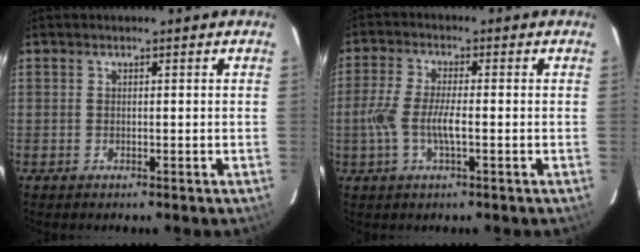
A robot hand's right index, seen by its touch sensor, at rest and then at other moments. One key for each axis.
{"total": 7.5, "fx": -1.8, "fy": 1.9, "fz": 7.0, "tx": -0.148, "ty": -0.001, "tz": -0.036}